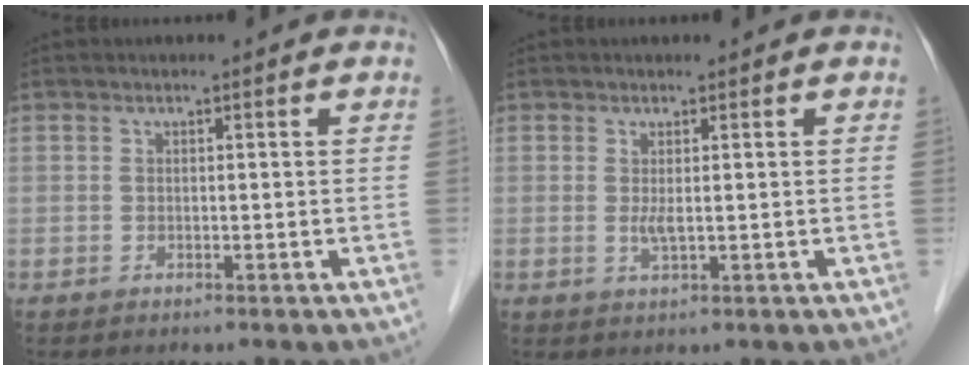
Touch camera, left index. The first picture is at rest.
{"total": 1.5, "force": [0.1, 0.1, 1.5], "torque": [-0.037, -0.004, 0.004]}